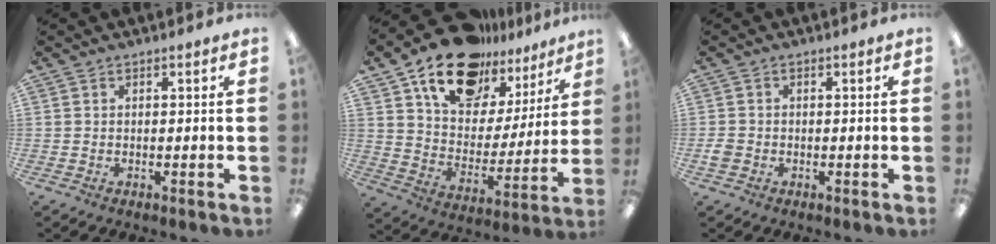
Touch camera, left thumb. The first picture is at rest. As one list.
[{"total": 17.9, "force": [13.6, 9.4, 6.8], "torque": [-0.129, -0.090, 0.244]}, {"total": 2.3, "force": [-0.7, 1.9, 1.1], "torque": [-0.017, 0.005, -0.012]}]